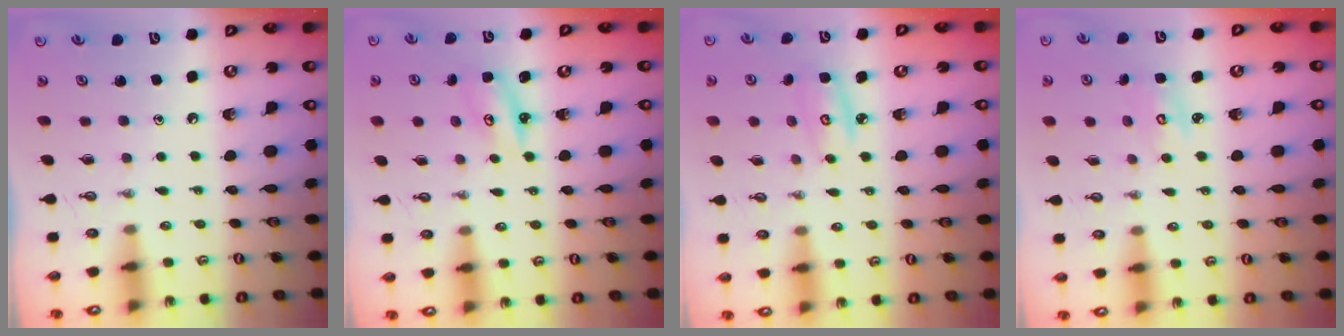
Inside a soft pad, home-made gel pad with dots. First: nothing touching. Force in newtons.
{"total": 3.0, "press": 3.0, "slide": 0.2}
{"total": 3.7, "press": 3.7, "slide": 0.3}
{"total": 2.9, "press": 2.9, "slide": 0.3}